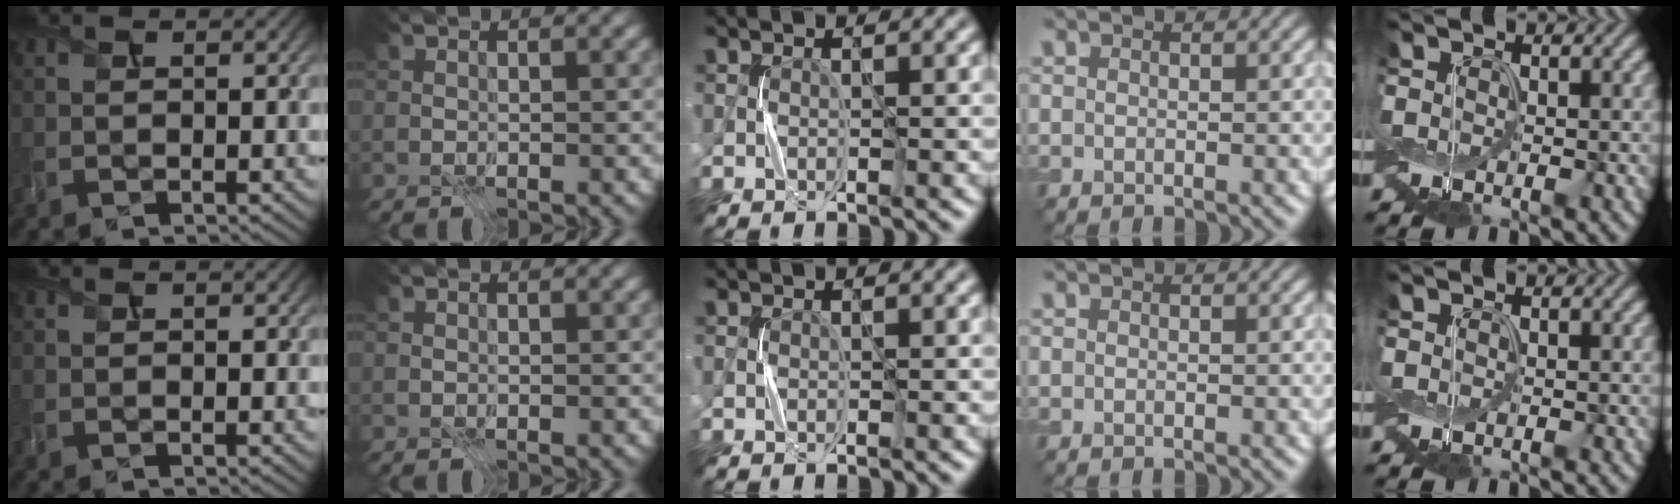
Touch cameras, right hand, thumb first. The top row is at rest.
{}